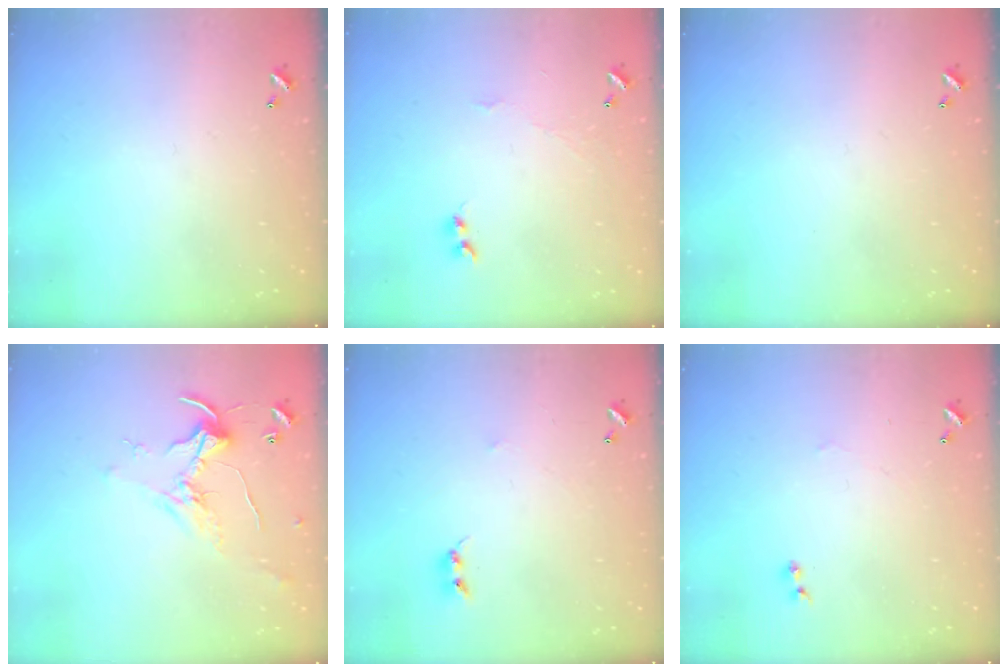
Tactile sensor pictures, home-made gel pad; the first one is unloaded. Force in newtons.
{"total": 2.9, "press": 2.8, "slide": 0.5}
{"total": 0.0}
{"total": 1.6, "press": 1.5, "slide": 0.5}
{"total": 2.5, "press": 2.4, "slide": 0.6}
{"total": 1.4, "press": 1.3, "slide": 0.4}